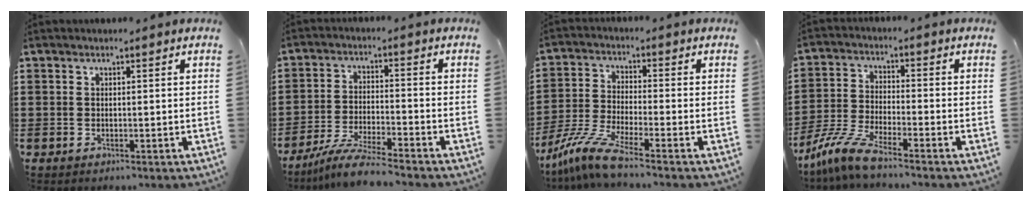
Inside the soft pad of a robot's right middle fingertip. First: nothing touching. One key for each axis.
{"total": 6.8, "fx": -6.1, "fy": -0.1, "fz": 2.9, "tx": -0.062, "ty": -0.010, "tz": -0.116}
{"total": 7.2, "fx": -5.8, "fy": 0.4, "fz": 4.3, "tx": -0.110, "ty": -0.018, "tz": -0.118}
{"total": 6.8, "fx": -5.8, "fy": 0.5, "fz": 3.7, "tx": -0.099, "ty": -0.016, "tz": -0.116}